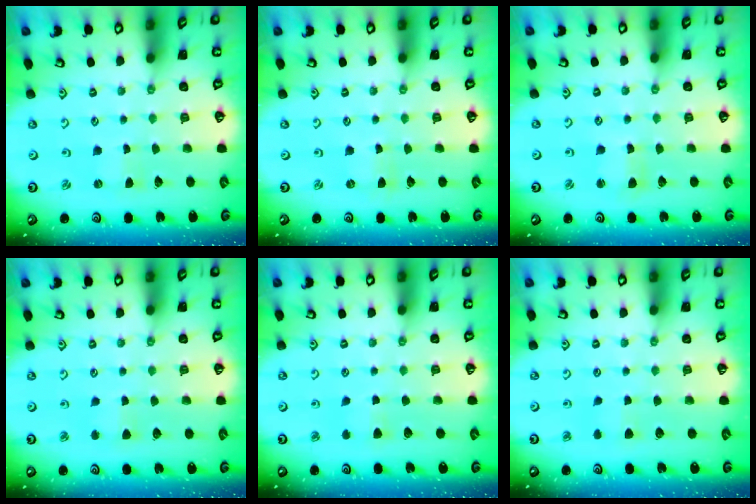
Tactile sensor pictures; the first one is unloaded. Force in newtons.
{"total": 0.0}
{"total": 2.6, "press": 2.5, "slide": 0.3}
{"total": 2.2, "press": 2.2, "slide": 0.2}
{"total": 4.0, "press": 3.9, "slide": 0.5}
{"total": 3.8, "press": 3.7, "slide": 0.7}